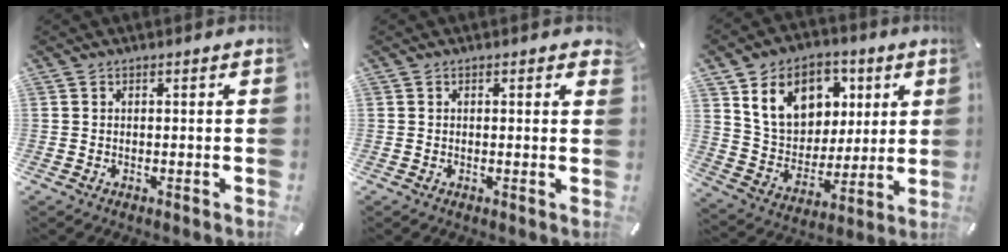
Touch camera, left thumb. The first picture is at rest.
{"total": 0.6, "force": [0.3, 0.3, 0.4], "torque": [0.007, -0.004, 0.001]}
{"total": 16.0, "force": [6.7, 12.6, 7.1], "torque": [-0.125, -0.016, 0.132]}